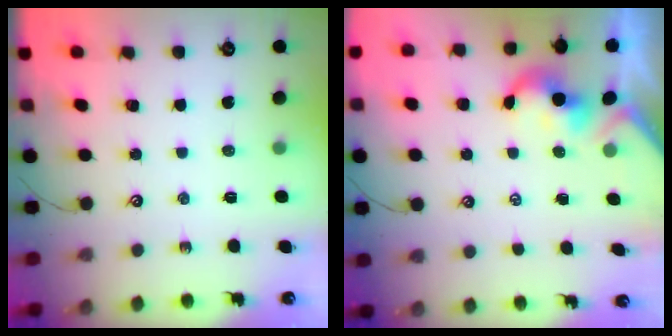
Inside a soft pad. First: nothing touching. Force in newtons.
{"total": 1.2, "press": 1.1, "slide": 0.4}